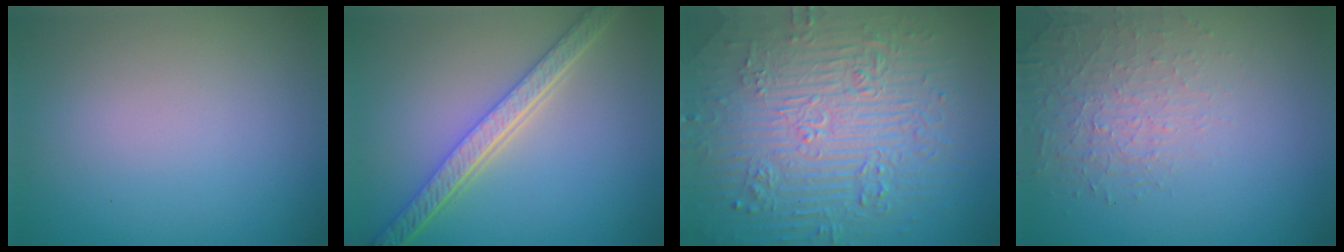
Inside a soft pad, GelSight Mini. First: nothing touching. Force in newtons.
{"total": 5.4, "press": 4.2, "slide": 3.4}
{"total": 11.0, "press": 7.5, "slide": 8.1}
{"total": 1.6, "press": 1.0, "slide": 1.2}